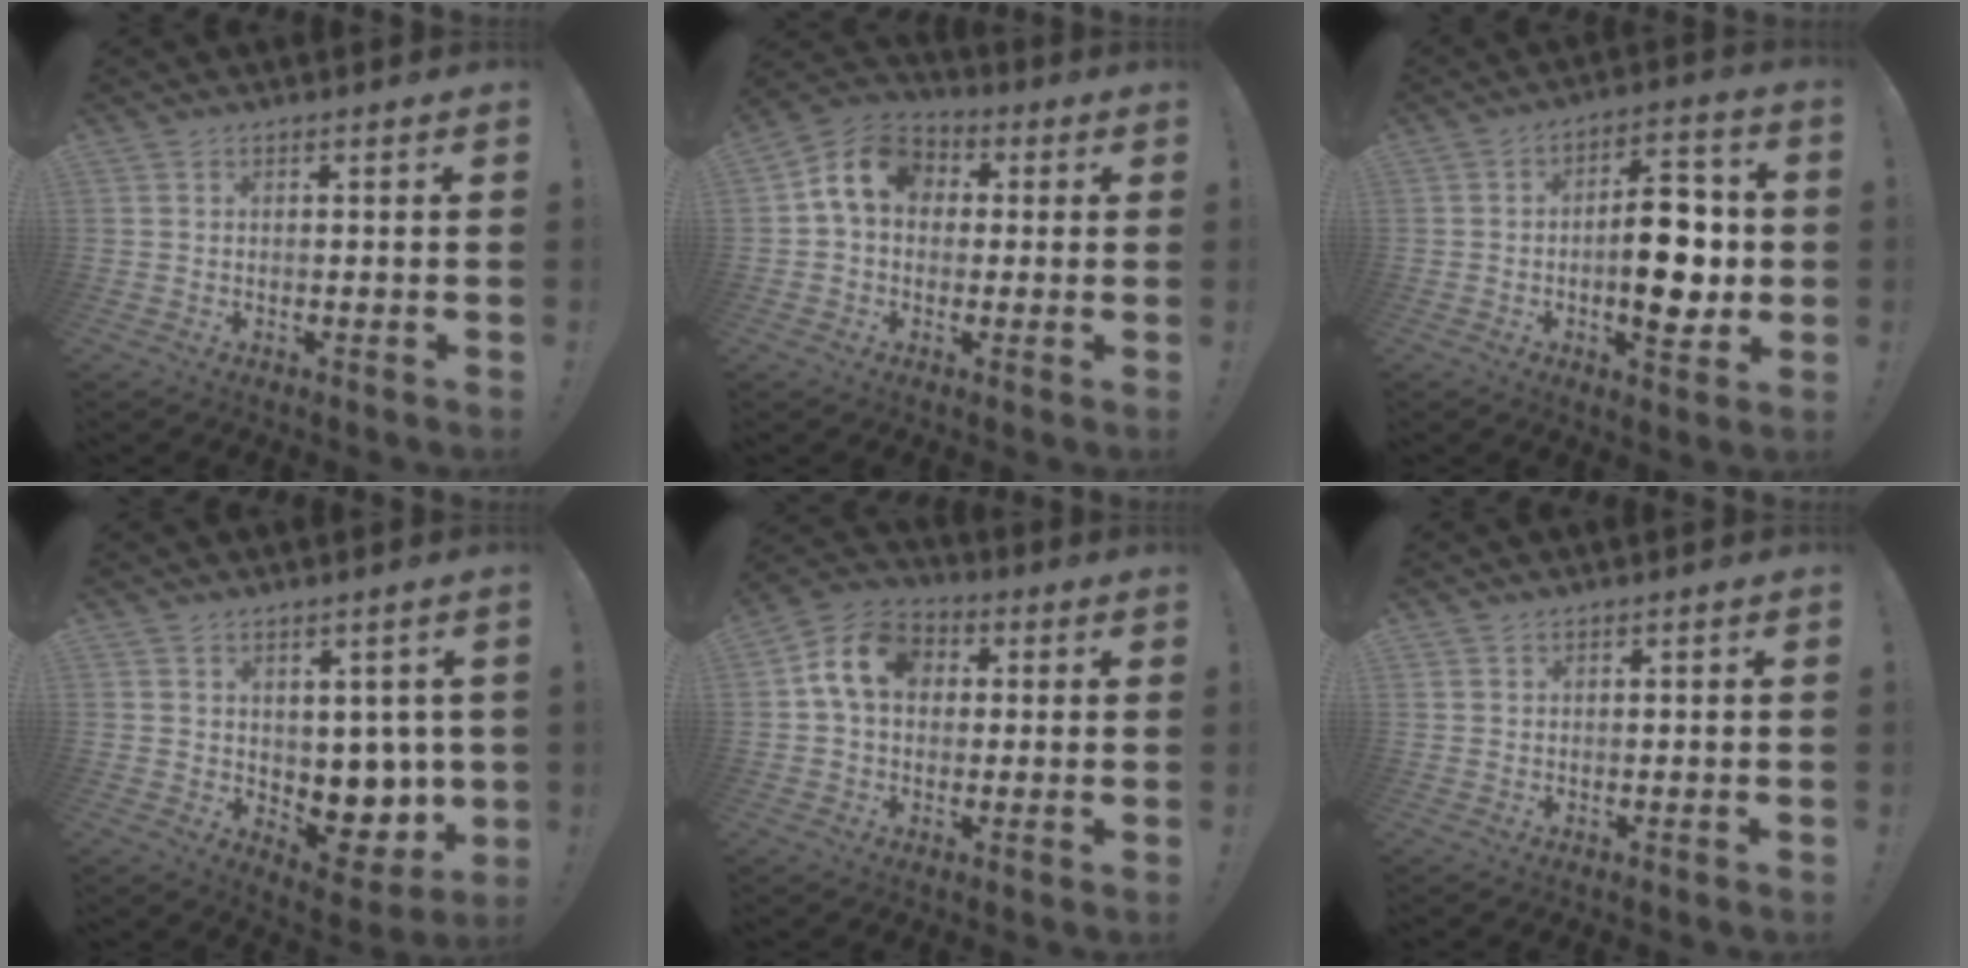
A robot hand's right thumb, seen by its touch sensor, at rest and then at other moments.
{"total": 11.4, "force": [2.2, 9.0, 6.7], "torque": [-0.106, 0.011, 0.046]}
{"total": 14.9, "force": [-1.4, 7.3, 12.9], "torque": [-0.179, 0.013, -0.027]}
{"total": 8.0, "force": [1.9, 6.6, 4.1], "torque": [-0.028, -0.029, 0.047]}
{"total": 12.7, "force": [2.9, 9.6, 7.8], "torque": [-0.119, 0.014, 0.061]}
{"total": 0.8, "force": [0.7, 0.2, 0.3], "torque": [-0.003, -0.002, 0.013]}